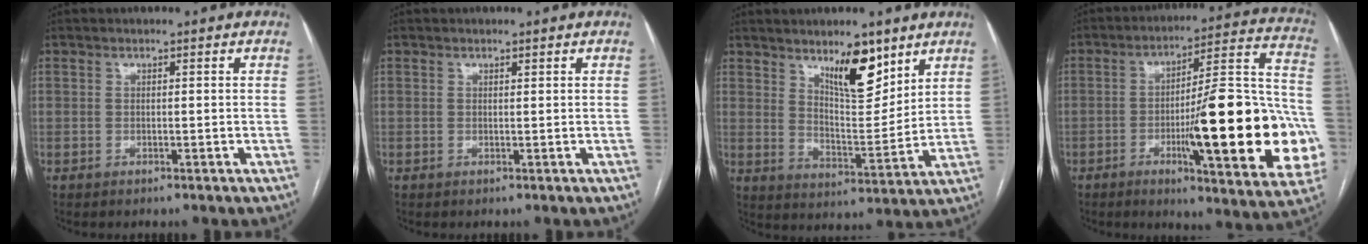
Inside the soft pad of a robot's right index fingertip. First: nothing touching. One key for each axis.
{"total": 0.0}
{"total": 9.7, "fx": 6.4, "fy": 2.9, "fz": 6.6, "tx": -0.112, "ty": -0.008, "tz": 0.113}
{"total": 25.5, "fx": -5.8, "fy": 4.1, "fz": 24.5, "tx": -0.282, "ty": 0.010, "tz": -0.074}